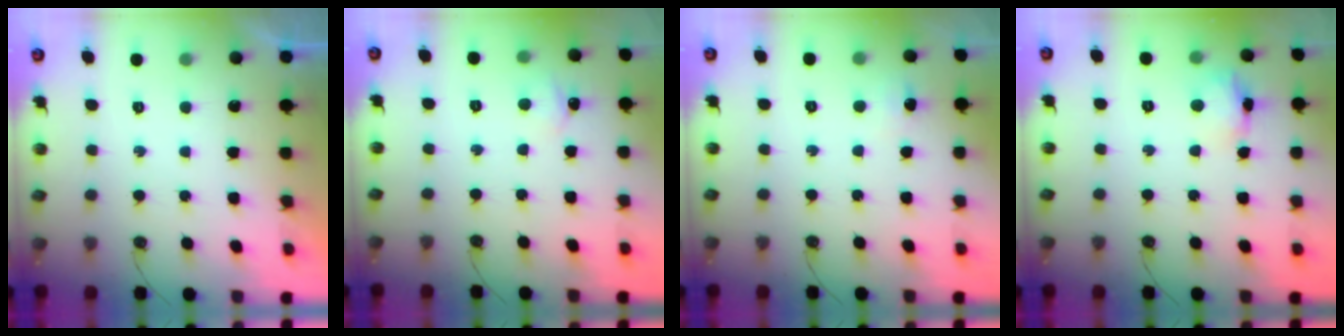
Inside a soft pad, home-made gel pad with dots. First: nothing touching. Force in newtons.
{"total": 3.5, "press": 3.4, "slide": 0.6}
{"total": 13.0, "press": 3.5, "slide": 12.6}
{"total": 9.1, "press": 9.1, "slide": 0.6}